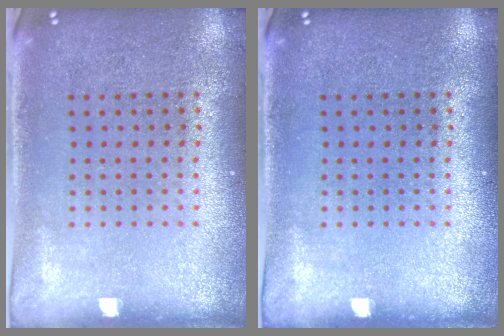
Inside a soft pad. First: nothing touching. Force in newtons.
{"total": 0.0}